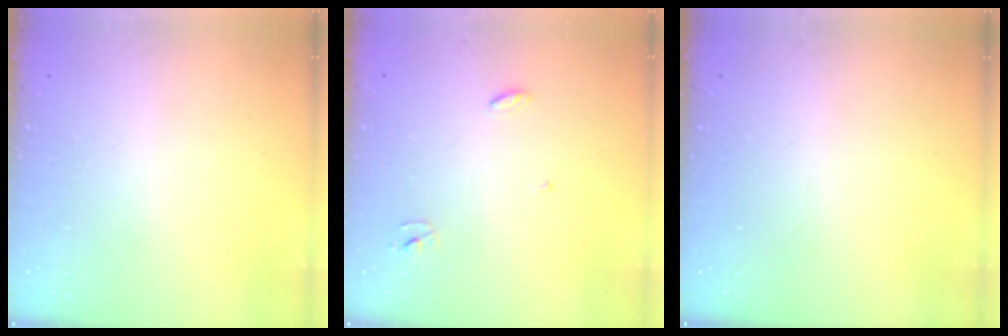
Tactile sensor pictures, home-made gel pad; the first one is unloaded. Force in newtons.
{"total": 3.2, "press": 3.2, "slide": 0.3}
{"total": 0.0}